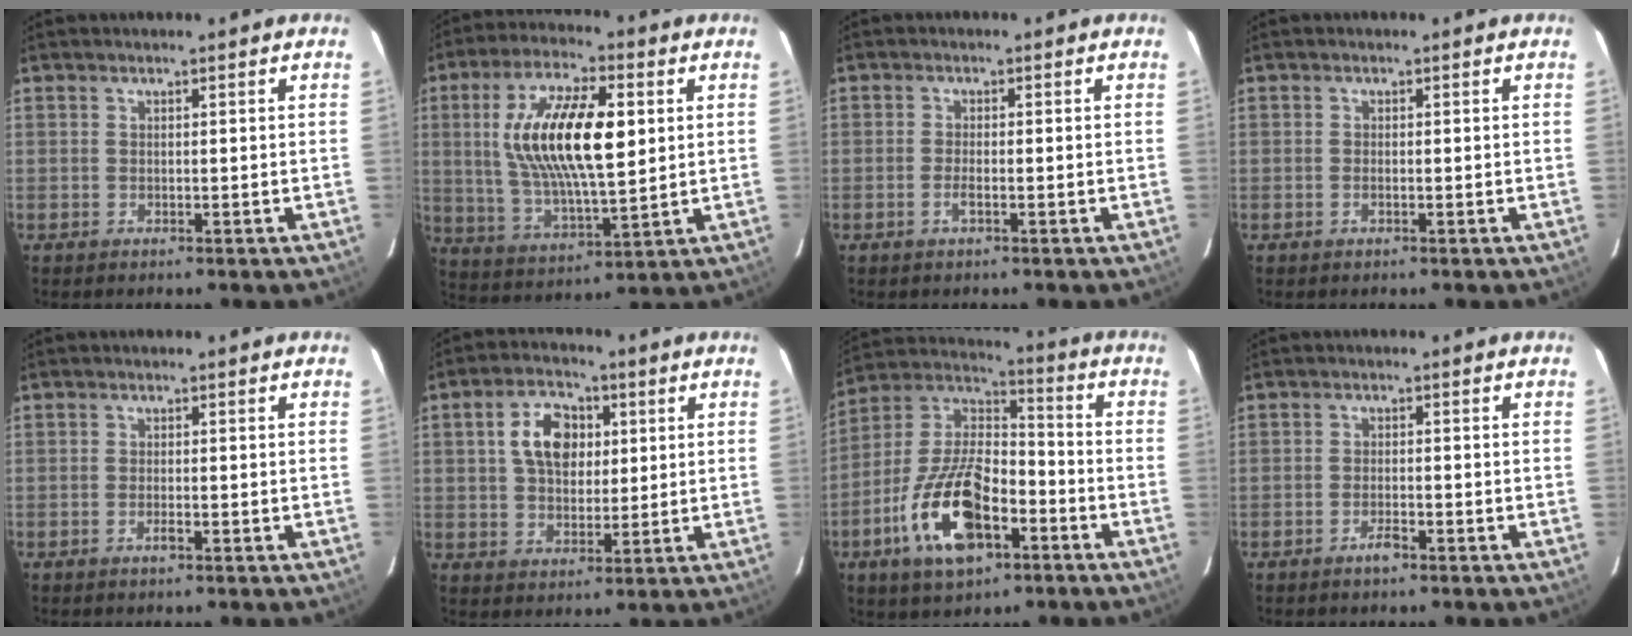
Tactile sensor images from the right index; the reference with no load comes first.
{"total": 18.6, "force": [3.6, 6.8, 16.9], "torque": [-0.323, 0.008, 0.073]}
{"total": 1.9, "force": [-0.9, 0.5, 1.6], "torque": [-0.036, 0.000, -0.018]}
{"total": 0.7, "force": [-0.3, 0.3, 0.6], "torque": [-0.013, 0.000, -0.007]}
{"total": 1.5, "force": [-0.8, 0.5, 1.1], "torque": [-0.024, 0.000, -0.015]}
{"total": 9.4, "force": [2.4, 6.4, 6.5], "torque": [-0.119, 0.026, 0.045]}
{"total": 19.4, "force": [-8.2, 9.5, 14.8], "torque": [-0.303, -0.001, -0.147]}
{"total": 2.4, "force": [-1.7, 0.8, 1.5], "torque": [-0.035, 0.001, -0.033]}